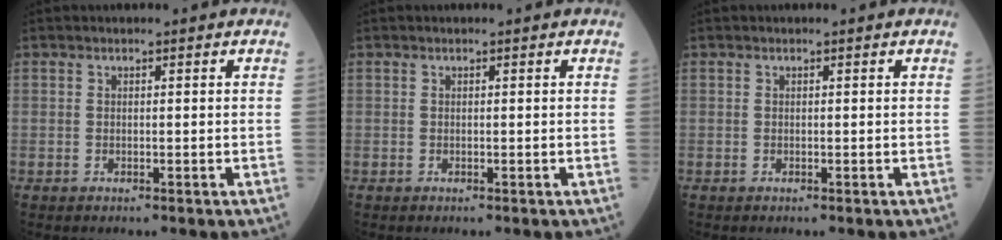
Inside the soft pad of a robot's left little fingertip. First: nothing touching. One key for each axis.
{"total": 0.0}
{"total": 0.0}